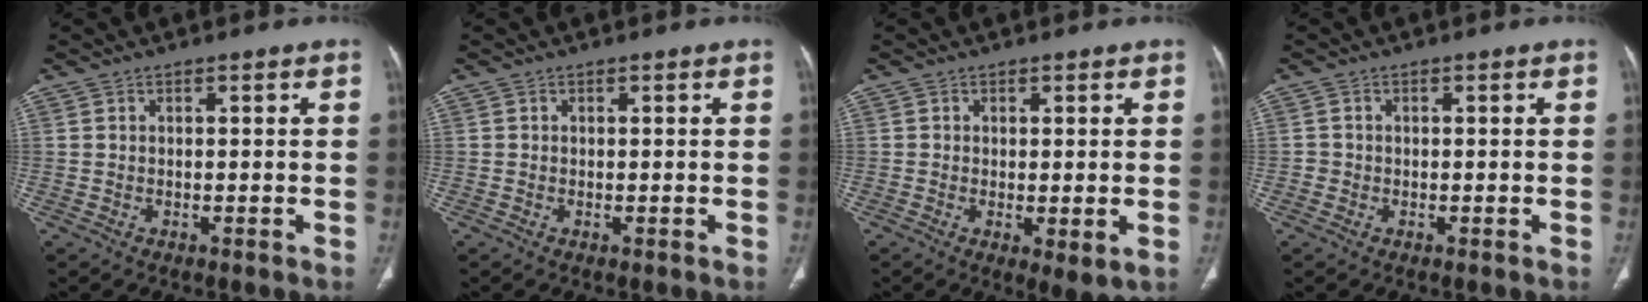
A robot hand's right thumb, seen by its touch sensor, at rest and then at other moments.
{"total": 0.0}
{"total": 4.2, "force": [-0.8, 1.5, 3.9], "torque": [-0.067, -0.016, -0.012]}
{"total": 1.0, "force": [-0.3, 0.9, 0.1], "torque": [0.003, 0.005, -0.009]}